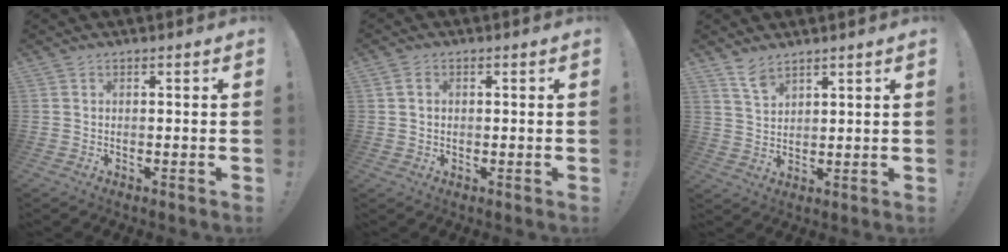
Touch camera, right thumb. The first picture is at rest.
{"total": 2.8, "force": [0.8, 1.9, 1.8], "torque": [-0.039, 0.008, 0.016]}
{"total": 6.1, "force": [4.9, 2.8, 2.6], "torque": [-0.043, -0.029, 0.090]}